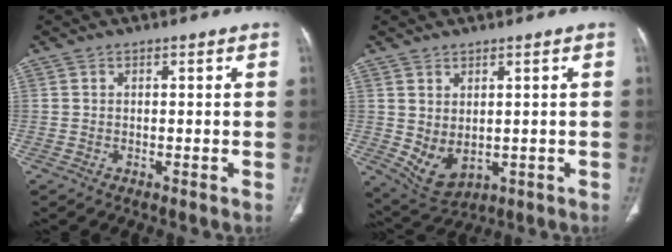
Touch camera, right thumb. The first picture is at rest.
{"total": 6.7, "force": [-0.1, 4.2, 5.3], "torque": [-0.087, -0.007, 0.024]}